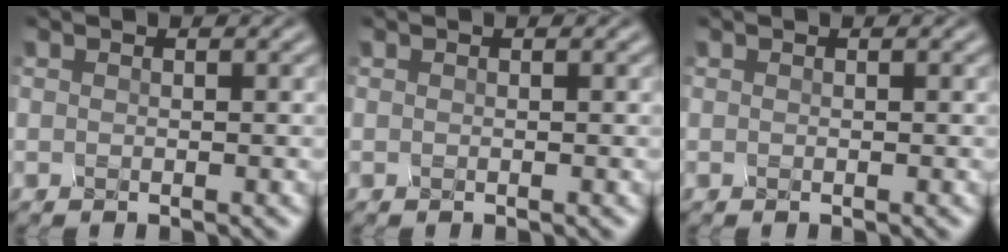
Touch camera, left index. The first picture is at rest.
{"total": 0.0}
{"total": 0.0}